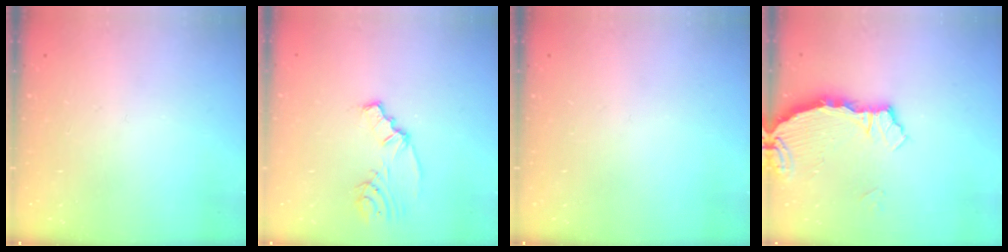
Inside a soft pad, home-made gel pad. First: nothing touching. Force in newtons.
{"total": 3.4, "press": 3.4, "slide": 0.2}
{"total": 0.0}
{"total": 3.4, "press": 3.4, "slide": 0.4}